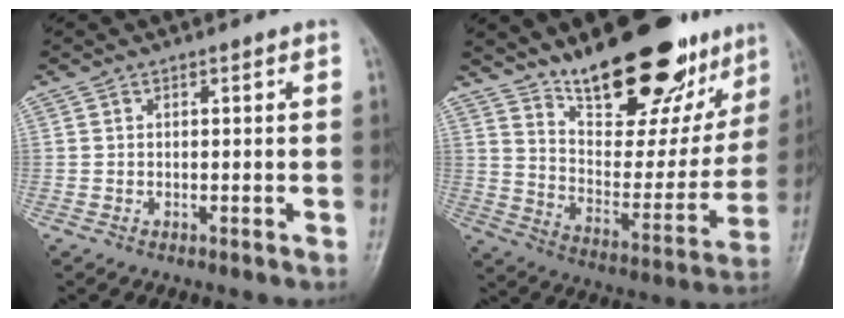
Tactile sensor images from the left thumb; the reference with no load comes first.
{"total": 25.6, "force": [18.1, 10.3, 14.9], "torque": [-0.172, -0.094, 0.281]}